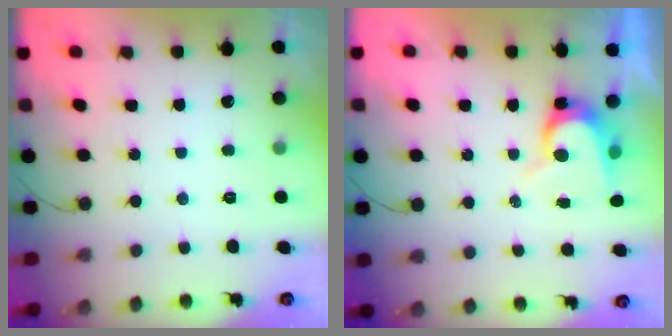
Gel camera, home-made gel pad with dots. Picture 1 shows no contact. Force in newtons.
{"total": 8.1, "press": 8.0, "slide": 0.9}